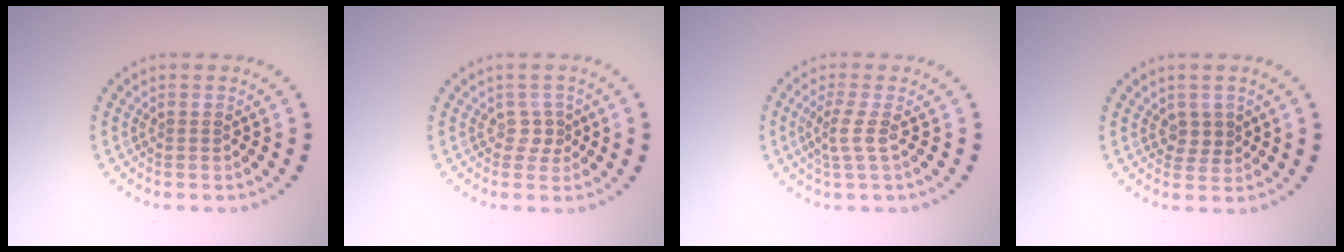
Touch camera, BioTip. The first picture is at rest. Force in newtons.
{"total": 1.4, "press": 1.0, "slide": 0.9}
{"total": 1.9, "press": 1.4, "slide": 1.3}
{"total": 1.7, "press": 1.4, "slide": 0.9}